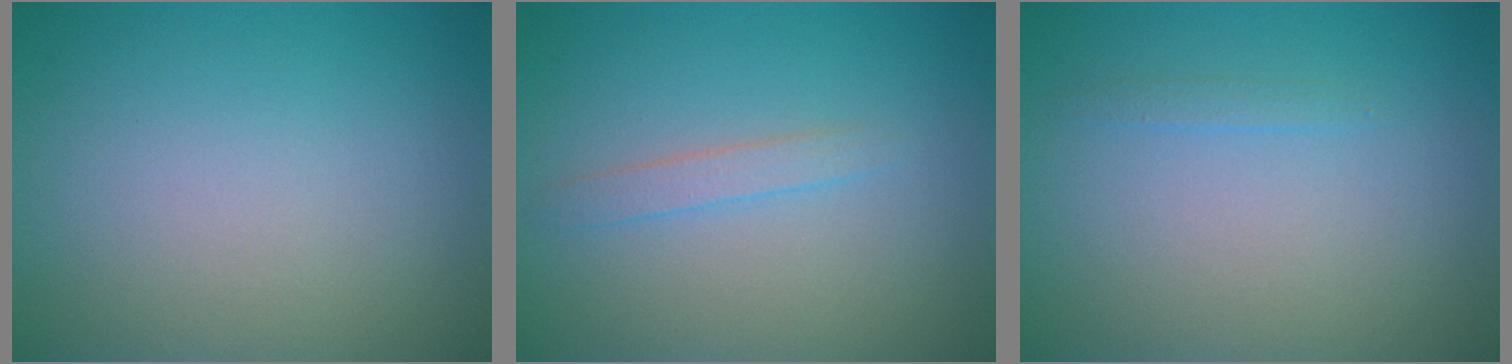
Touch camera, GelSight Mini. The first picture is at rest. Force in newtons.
{"total": 1.3, "press": 1.3, "slide": 0.0}
{"total": 0.6, "press": 0.6, "slide": 0.1}